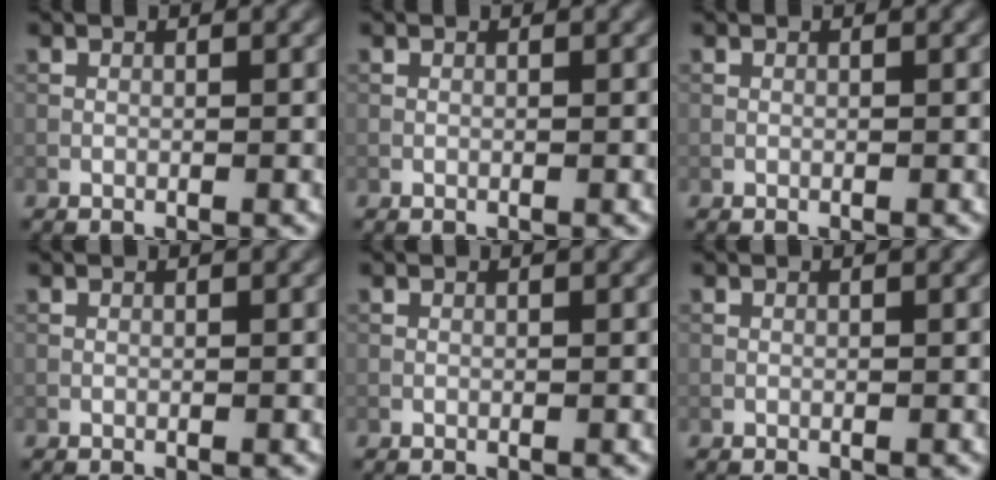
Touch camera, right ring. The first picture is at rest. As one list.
[{"total": 0.0}, {"total": 0.0}, {"total": 0.0}, {"total": 0.0}, {"total": 0.0}]